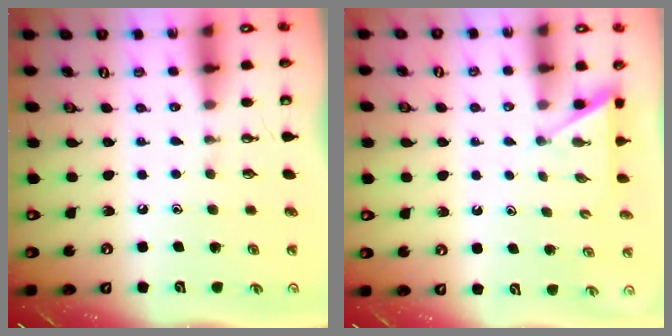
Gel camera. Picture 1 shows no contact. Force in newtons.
{"total": 2.2, "press": 2.2, "slide": 0.2}